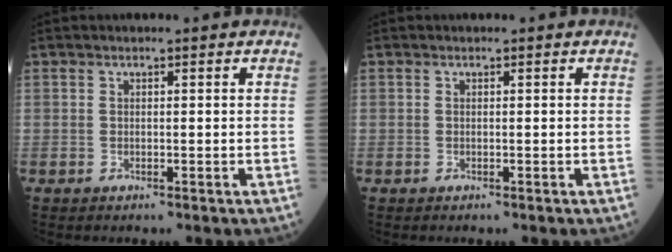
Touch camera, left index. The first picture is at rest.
{"total": 0.0}